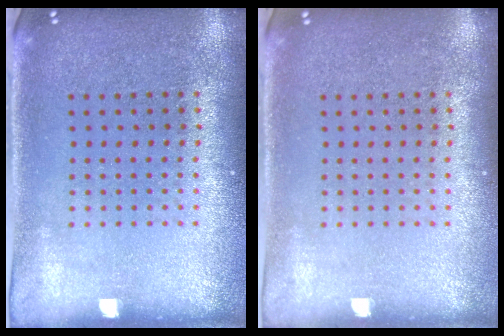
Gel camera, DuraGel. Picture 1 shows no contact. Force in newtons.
{"total": 0.0}